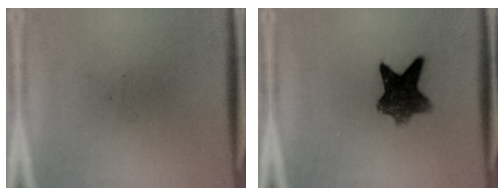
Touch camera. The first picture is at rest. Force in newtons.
{"total": 8.3}